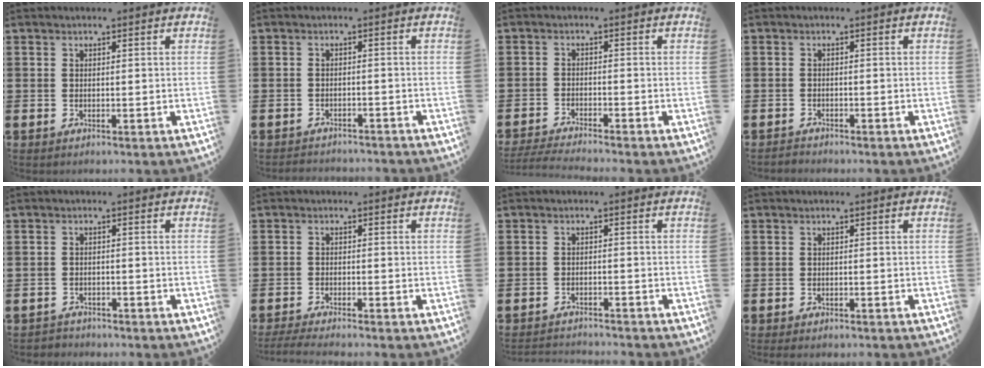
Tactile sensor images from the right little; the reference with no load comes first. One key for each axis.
{"total": 1.5, "fx": -1.4, "fy": 0.0, "fz": -0.2, "tx": -0.002, "ty": 0.003, "tz": -0.032}
{"total": 1.8, "fx": -1.6, "fy": -0.3, "fz": 0.8, "tx": -0.011, "ty": 0.003, "tz": -0.031}
{"total": 0.0}
{"total": 0.7, "fx": -0.6, "fy": 0.2, "fz": -0.2, "tx": 0.001, "ty": 0.007, "tz": -0.016}
{"total": 1.3, "fx": -0.9, "fy": -0.1, "fz": 0.9, "tx": -0.013, "ty": 0.004, "tz": -0.017}
{"total": 1.8, "fx": -1.8, "fy": -0.1, "fz": -0.2, "tx": -0.002, "ty": 0.003, "tz": -0.039}
{"total": 0.0}